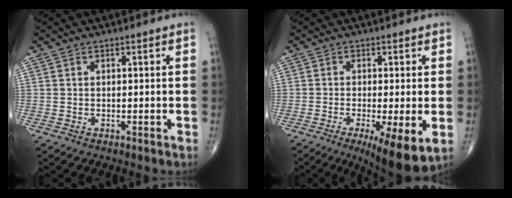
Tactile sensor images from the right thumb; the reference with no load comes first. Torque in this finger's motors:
{"motor_torque": [-0.26, 0.91, -0.09, -0.34, 0.06]}